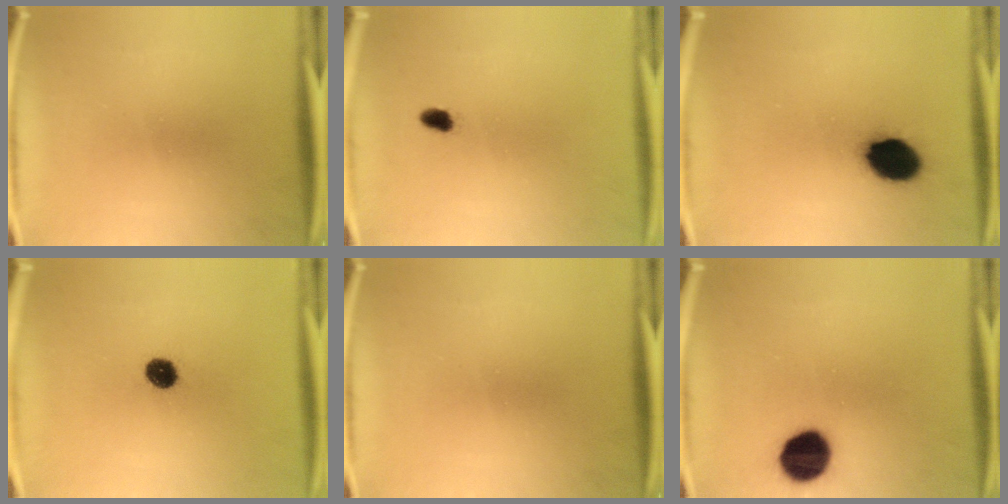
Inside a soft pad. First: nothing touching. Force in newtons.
{"total": 1.8}
{"total": 11.9}
{"total": 5.2}
{"total": 0.0}
{"total": 11.5}